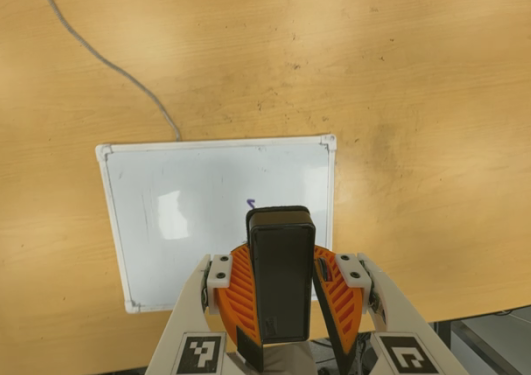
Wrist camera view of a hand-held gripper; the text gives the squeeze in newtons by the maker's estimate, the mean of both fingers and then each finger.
{"total": 8.6, "left": 9.1, "right": 8.1}